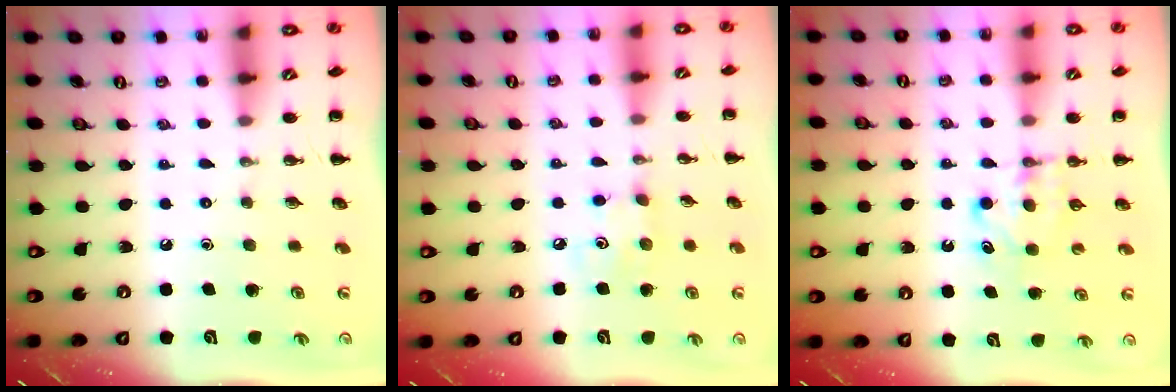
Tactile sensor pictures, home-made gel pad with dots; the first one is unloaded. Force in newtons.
{"total": 3.4, "press": 3.3, "slide": 0.6}
{"total": 5.3, "press": 5.2, "slide": 1.0}